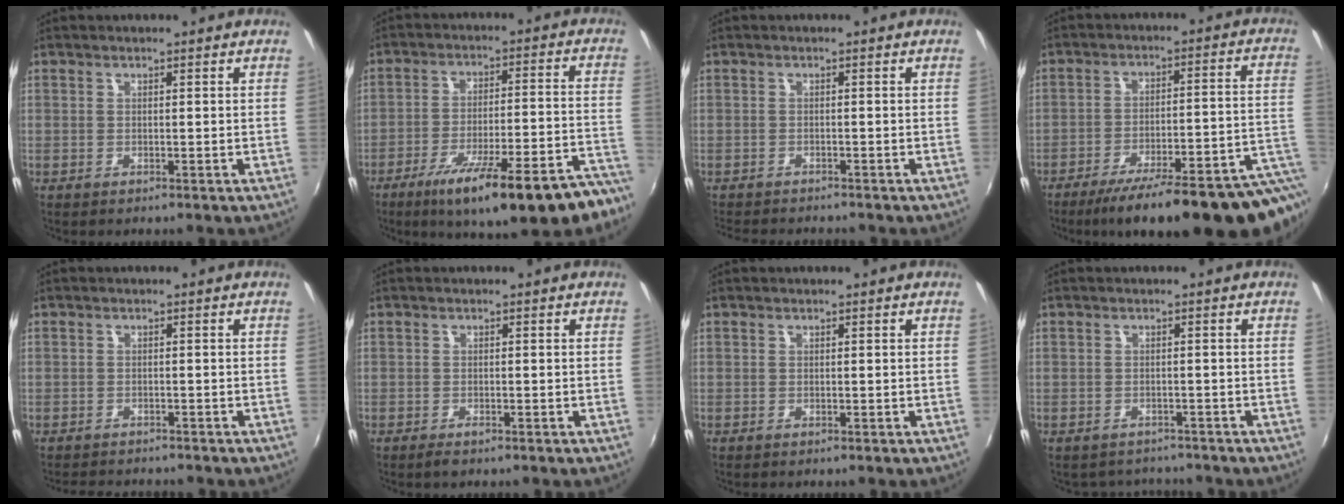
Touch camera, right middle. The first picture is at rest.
{"total": 23.0, "force": [-17.1, 3.9, 14.8], "torque": [-0.223, -0.042, -0.238]}
{"total": 4.7, "force": [-4.4, 0.7, 1.4], "torque": [-0.039, -0.018, -0.074]}
{"total": 21.0, "force": [-13.3, 2.1, 16.1], "torque": [-0.211, -0.036, -0.180]}
{"total": 3.6, "force": [-3.3, 1.2, 0.6], "torque": [-0.024, -0.004, -0.056]}
{"total": 1.7, "force": [-1.2, 0.6, 1.0], "torque": [-0.021, -0.005, -0.024]}
{"total": 0.0}
{"total": 4.3, "force": [-3.9, 1.8, 0.3], "torque": [-0.013, -0.007, -0.055]}